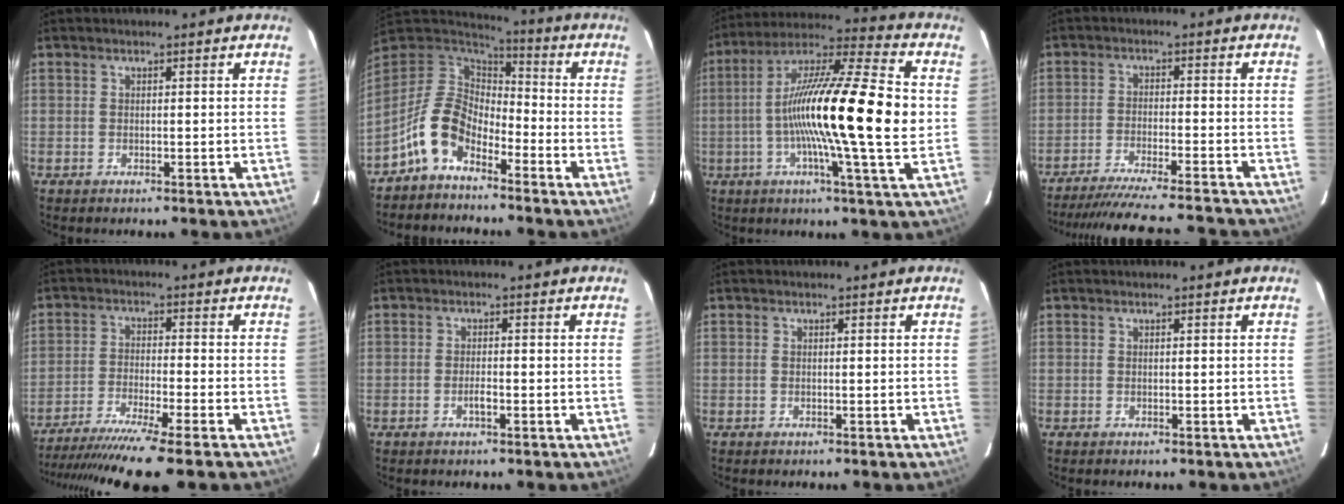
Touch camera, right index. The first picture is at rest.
{"total": 5.7, "force": [-3.2, 3.5, 3.2], "torque": [-0.073, 0.015, -0.065]}
{"total": 21.0, "force": [-0.7, 1.2, 21.0], "torque": [-0.355, 0.012, -0.030]}
{"total": 19.6, "force": [-18.0, 1.1, 7.8], "torque": [-0.151, -0.023, -0.267]}
{"total": 16.1, "force": [-13.1, -0.2, 9.4], "torque": [-0.190, -0.040, -0.218]}
{"total": 1.9, "force": [-0.9, 0.6, 1.6], "torque": [-0.033, 0.001, -0.017]}
{"total": 0.0}
{"total": 0.0}